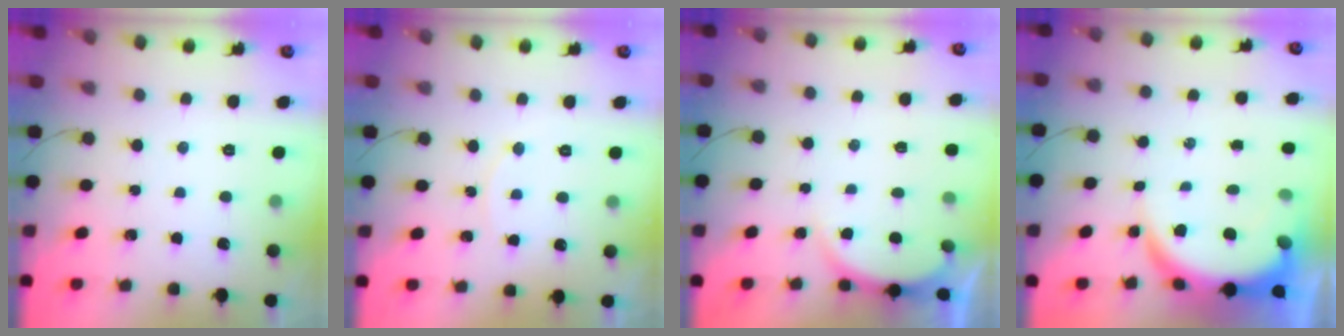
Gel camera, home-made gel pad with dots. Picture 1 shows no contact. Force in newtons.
{"total": 4.2, "press": 4.2, "slide": 0.4}
{"total": 3.9, "press": 3.8, "slide": 0.6}
{"total": 9.1, "press": 9.0, "slide": 1.1}